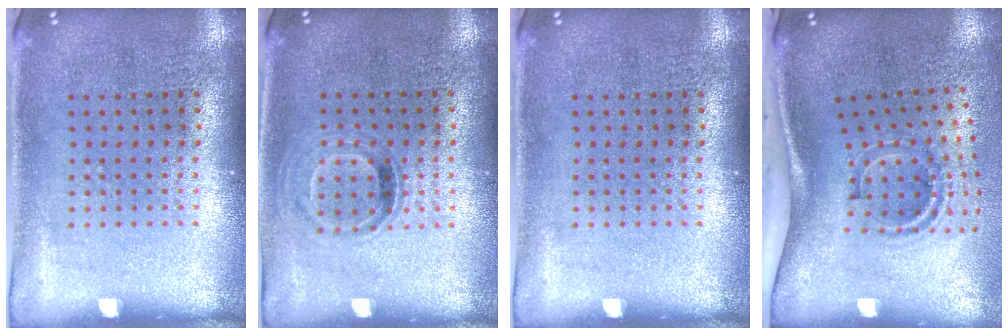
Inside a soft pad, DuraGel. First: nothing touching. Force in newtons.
{"total": 1.0, "press": 0.8, "slide": 0.6}
{"total": 0.0}
{"total": 2.0, "press": 1.3, "slide": 1.6}